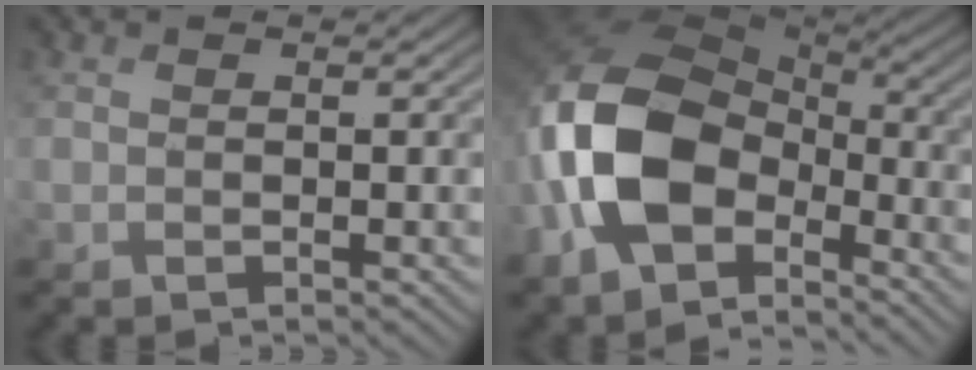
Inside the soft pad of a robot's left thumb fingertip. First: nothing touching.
{"total": 14.8, "force": [-5.8, 9.1, 10.0], "torque": [-0.233, -0.019, -0.128]}